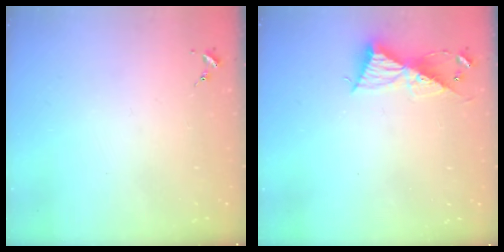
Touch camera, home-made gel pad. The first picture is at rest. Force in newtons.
{"total": 9.4, "press": 9.4, "slide": 0.4}